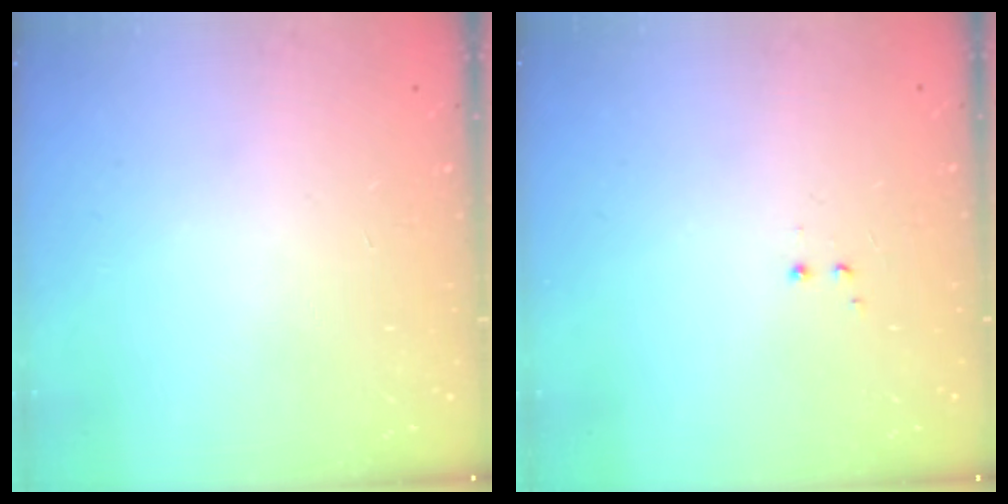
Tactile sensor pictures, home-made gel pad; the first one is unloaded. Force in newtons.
{"total": 1.2, "press": 1.0, "slide": 0.6}